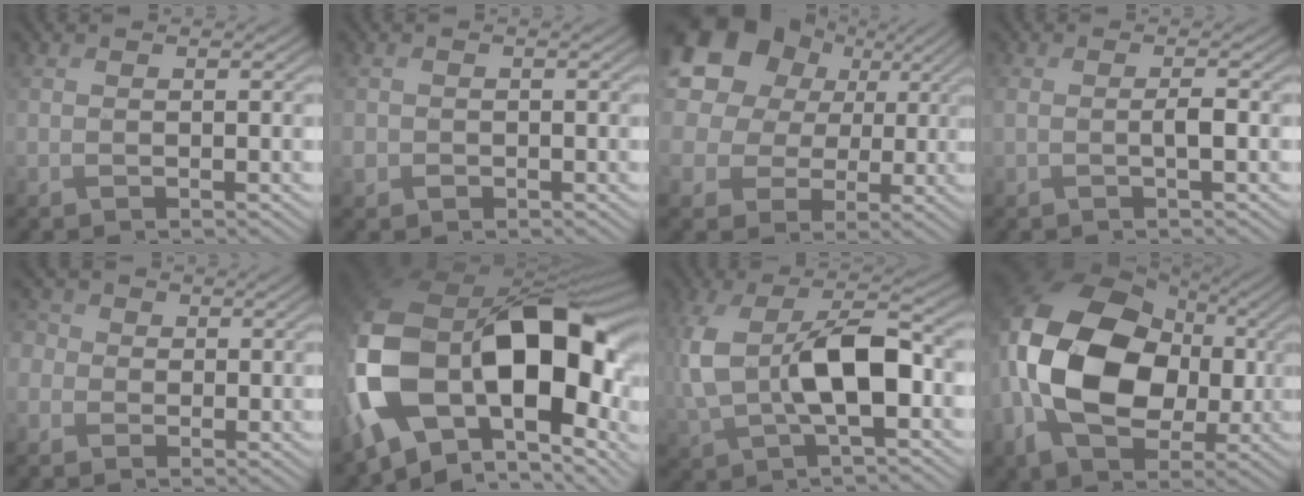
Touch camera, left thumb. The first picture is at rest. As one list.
[{"total": 1.3, "force": [-0.4, 1.2, 0.2], "torque": [-0.004, -0.006, -0.012]}, {"total": 18.3, "force": [7.5, 14.7, 7.9], "torque": [-0.238, 0.043, 0.132]}, {"total": 2.0, "force": [-0.2, 0.7, 1.8], "torque": [-0.041, 0.002, -0.005]}, {"total": 4.1, "force": [0.3, 3.9, 1.3], "torque": [-0.050, 0.011, -0.012]}, {"total": 21.7, "force": [-0.5, 14.9, 15.7], "torque": [-0.364, -0.063, 0.037]}, {"total": 10.7, "force": [-0.1, 5.2, 9.3], "torque": [-0.209, -0.001, 0.004]}, {"total": 18.0, "force": [-0.2, 12.8, 12.6], "torque": [-0.263, 0.008, -0.015]}]